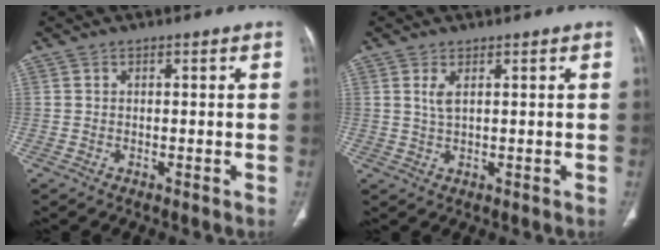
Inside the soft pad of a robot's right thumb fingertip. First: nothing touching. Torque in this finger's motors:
{"motor_torque": [-0.34, -0.34, -0.06, 0.15, 0.04]}